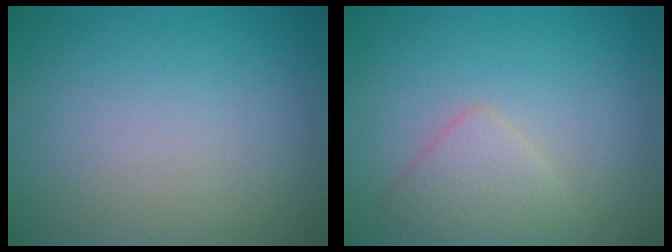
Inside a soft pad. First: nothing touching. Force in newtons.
{"total": 2.4, "press": 2.4, "slide": 0.1}